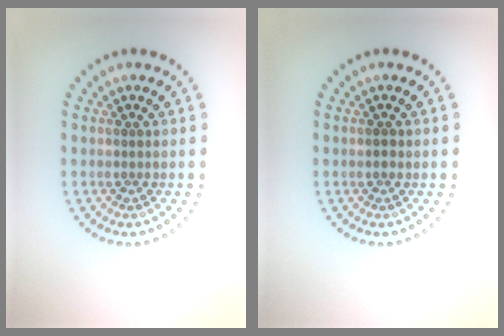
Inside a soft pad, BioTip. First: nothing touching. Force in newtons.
{"total": 0.8, "press": 0.8, "slide": 0.3}